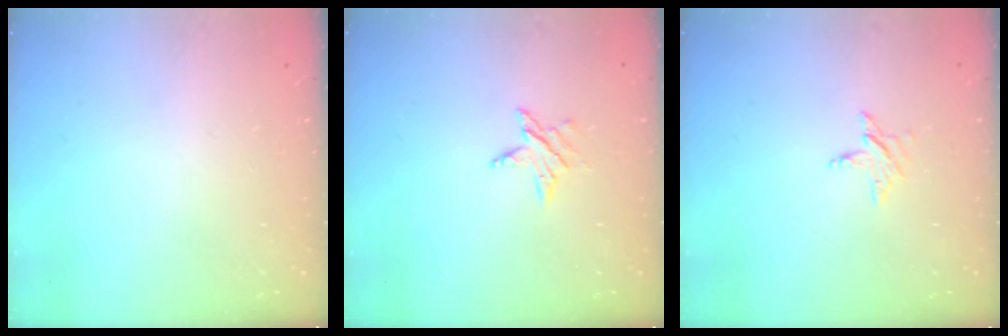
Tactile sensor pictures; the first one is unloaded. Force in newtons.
{"total": 4.4, "press": 4.3, "slide": 0.5}
{"total": 3.3, "press": 3.3, "slide": 0.3}